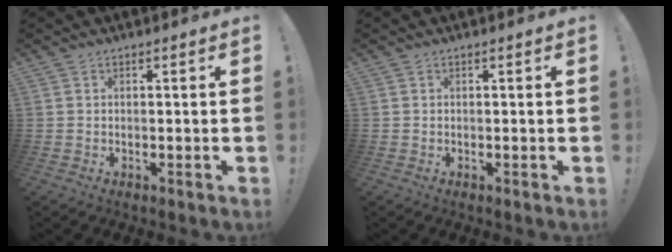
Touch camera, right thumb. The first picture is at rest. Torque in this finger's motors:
{"motor_torque": [-0.02, 0.01, 0.00, 0.00, 0.00]}